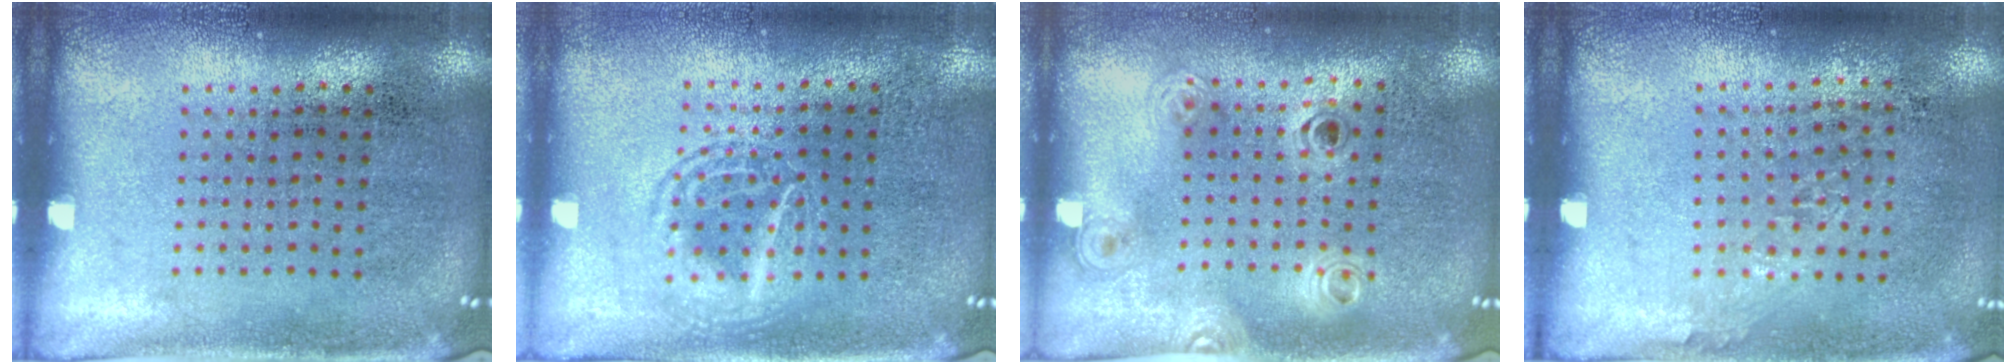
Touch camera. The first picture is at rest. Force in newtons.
{"total": 1.2, "press": 1.2, "slide": 0.1}
{"total": 1.2, "press": 1.0, "slide": 0.6}
{"total": 0.9, "press": 0.7, "slide": 0.7}